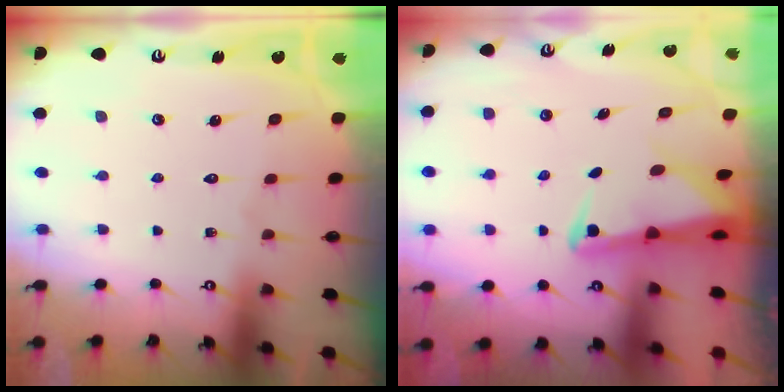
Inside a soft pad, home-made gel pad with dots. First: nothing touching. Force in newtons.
{"total": 3.3, "press": 3.2, "slide": 0.6}